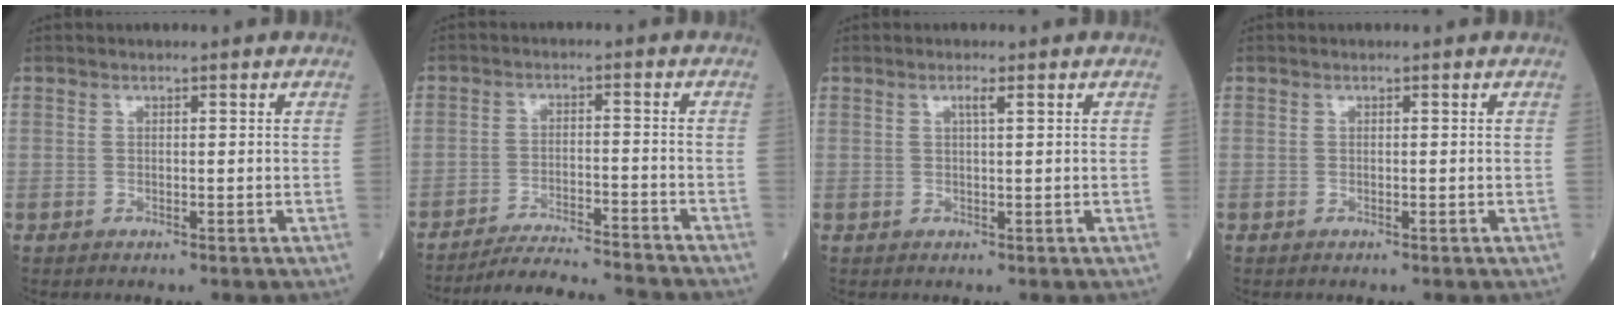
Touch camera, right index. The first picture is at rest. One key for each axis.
{"total": 12.3, "fx": -11.8, "fy": -0.1, "fz": 3.3, "tx": -0.047, "ty": -0.012, "tz": -0.178}
{"total": 1.2, "fx": 0.6, "fy": -0.1, "fz": 1.1, "tx": -0.021, "ty": 0.000, "tz": 0.010}
{"total": 0.0}